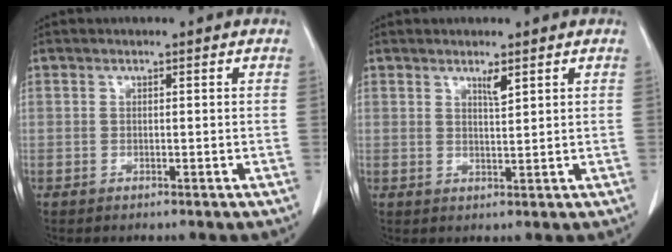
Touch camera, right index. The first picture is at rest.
{"total": 1.9, "force": [1.3, 0.1, 1.4], "torque": [-0.027, -0.005, 0.024]}